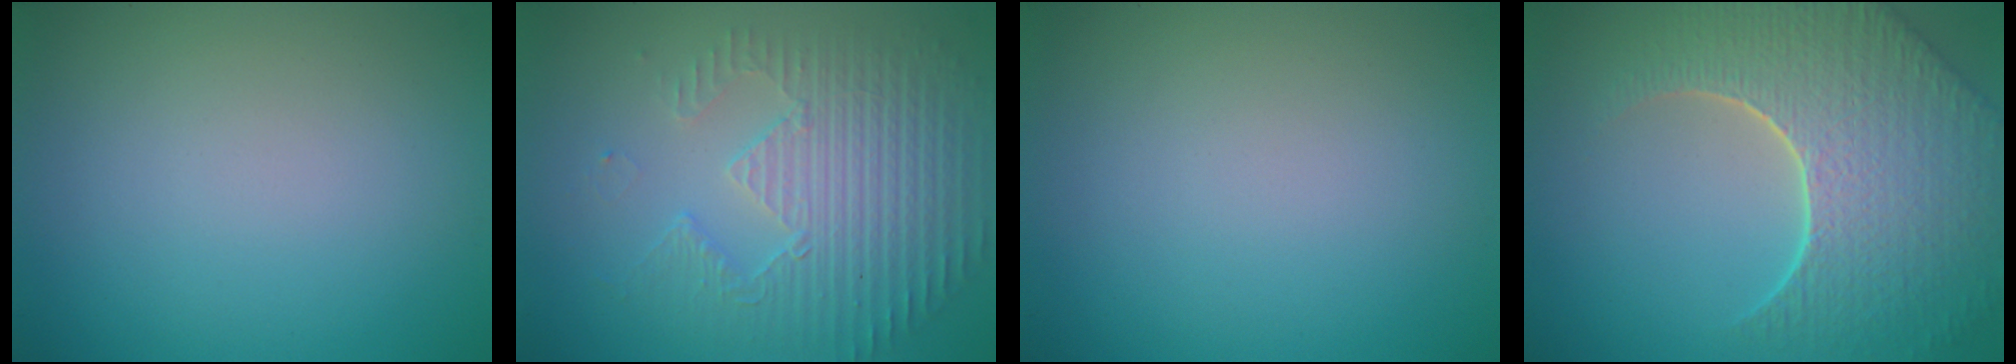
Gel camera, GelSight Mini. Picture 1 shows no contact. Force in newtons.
{"total": 4.0, "press": 3.6, "slide": 1.7}
{"total": 0.0}
{"total": 8.7, "press": 6.2, "slide": 6.1}